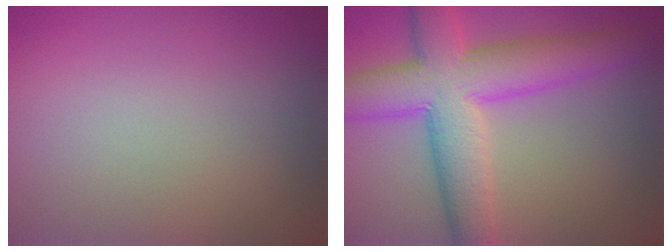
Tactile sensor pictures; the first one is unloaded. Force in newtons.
{"total": 9.4, "press": 9.4, "slide": 0.1}